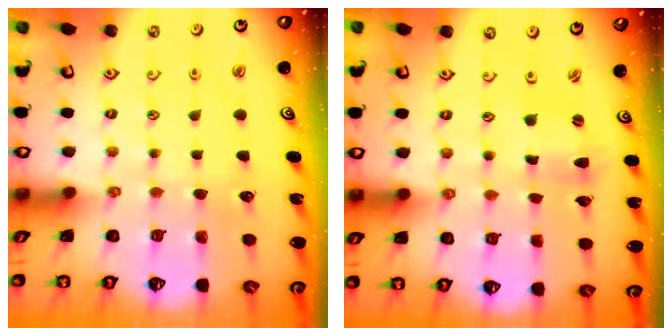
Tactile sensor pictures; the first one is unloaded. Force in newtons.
{"total": 1.1, "press": 1.1, "slide": 0.1}